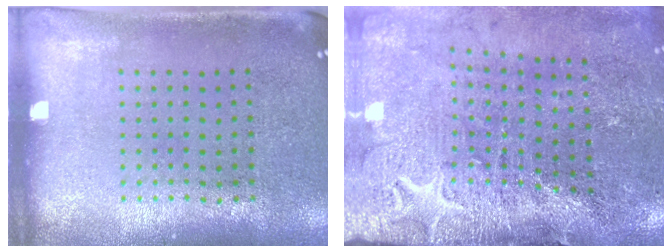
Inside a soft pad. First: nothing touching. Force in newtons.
{"total": 3.5, "press": 3.4, "slide": 0.8}